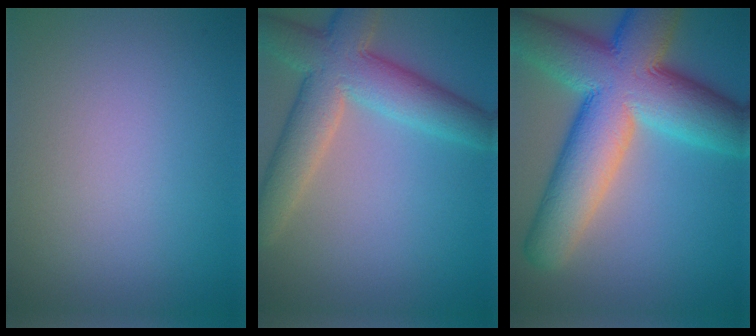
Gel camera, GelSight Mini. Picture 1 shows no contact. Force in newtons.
{"total": 7.5, "press": 7.5, "slide": 0.6}
{"total": 14.0, "press": 14.0, "slide": 0.7}